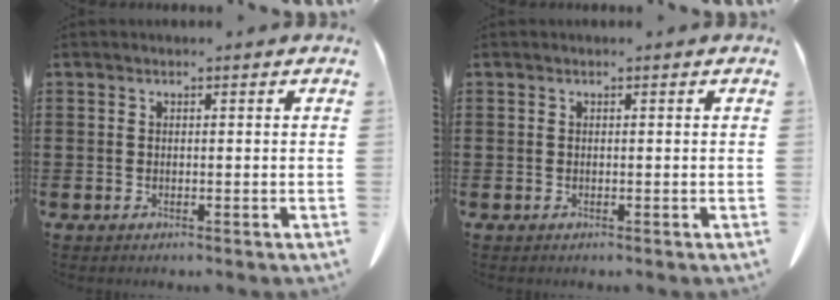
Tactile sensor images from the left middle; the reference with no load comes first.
{"total": 0.0}